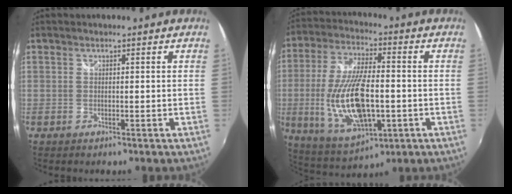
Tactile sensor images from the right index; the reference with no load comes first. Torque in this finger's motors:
{"motor_torque": [2.14, 0.00, 0.82, 0.21]}